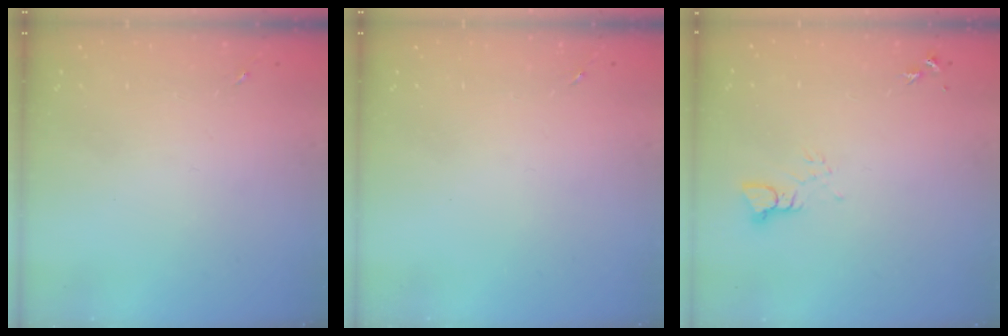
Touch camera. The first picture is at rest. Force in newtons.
{"total": 0.0}
{"total": 3.4, "press": 3.4, "slide": 0.3}